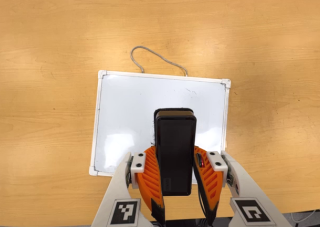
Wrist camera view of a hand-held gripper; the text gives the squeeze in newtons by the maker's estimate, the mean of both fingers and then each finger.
{"total": 7.7, "left": 6.3, "right": 9.1}